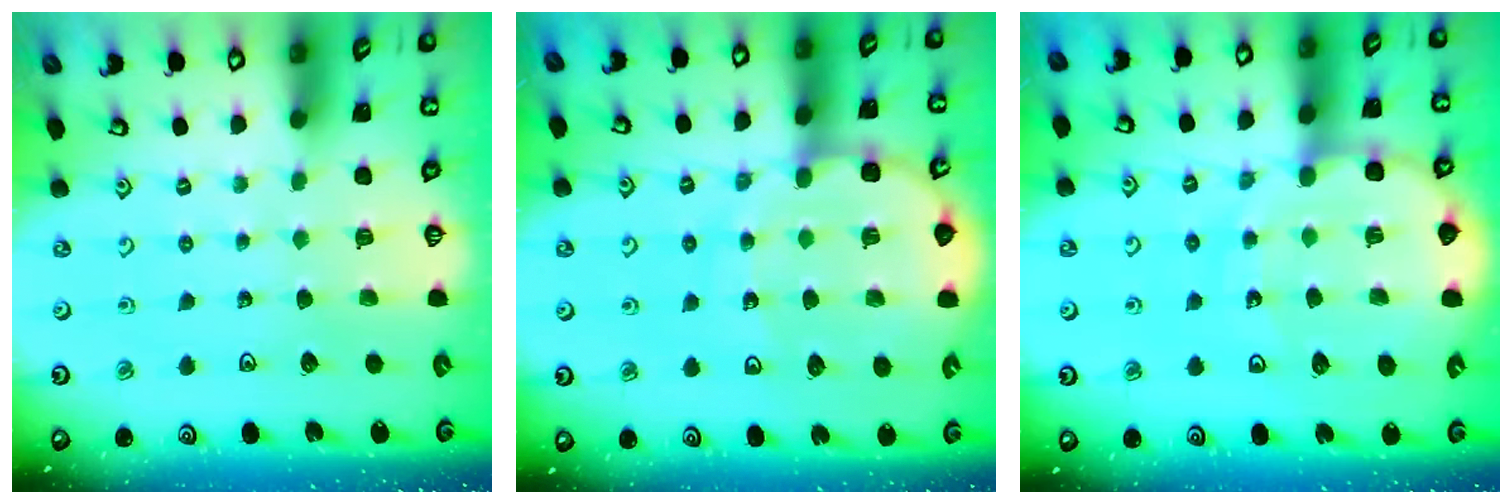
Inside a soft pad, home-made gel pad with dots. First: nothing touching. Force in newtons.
{"total": 11.8, "press": 11.4, "slide": 2.9}
{"total": 12.4, "press": 12.3, "slide": 1.4}